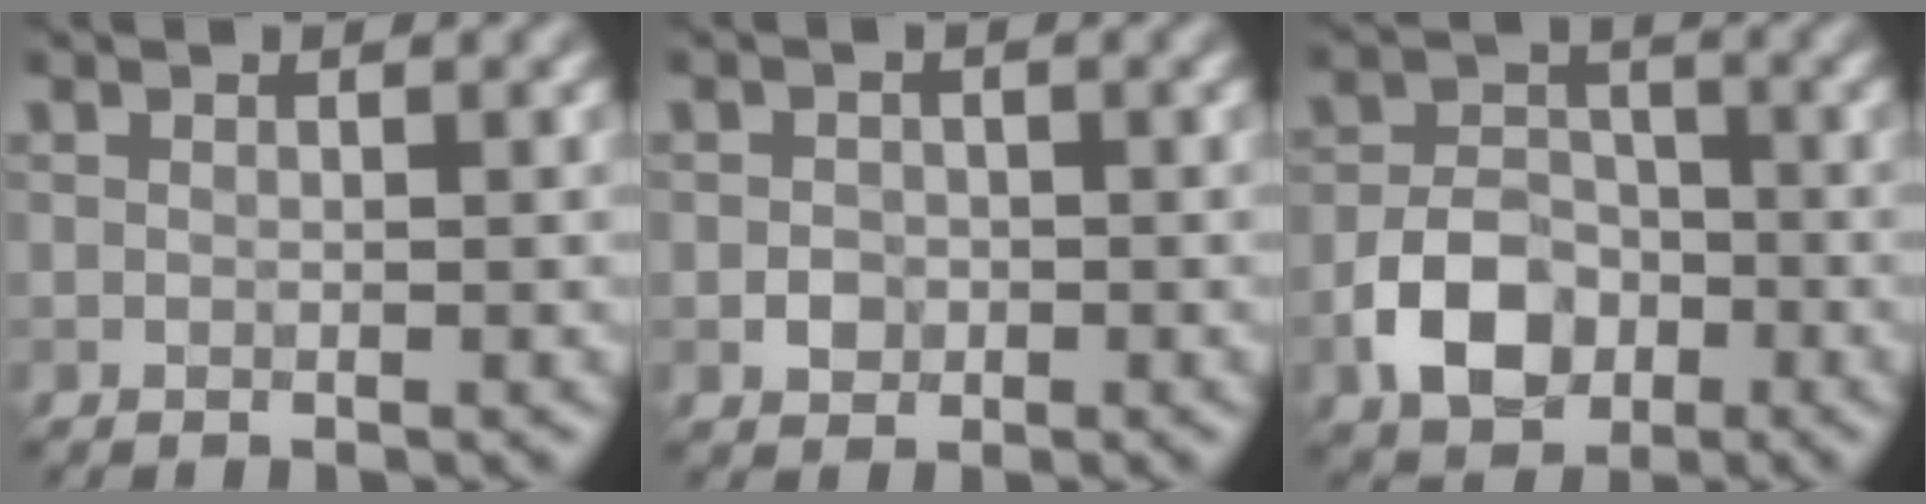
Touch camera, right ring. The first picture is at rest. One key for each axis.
{"total": 1.4, "fx": -0.4, "fy": 1.3, "fz": 0.5, "tx": -0.003, "ty": -0.002, "tz": -0.009}
{"total": 5.8, "fx": -2.4, "fy": 4.1, "fz": 3.3, "tx": -0.058, "ty": -0.001, "tz": -0.046}